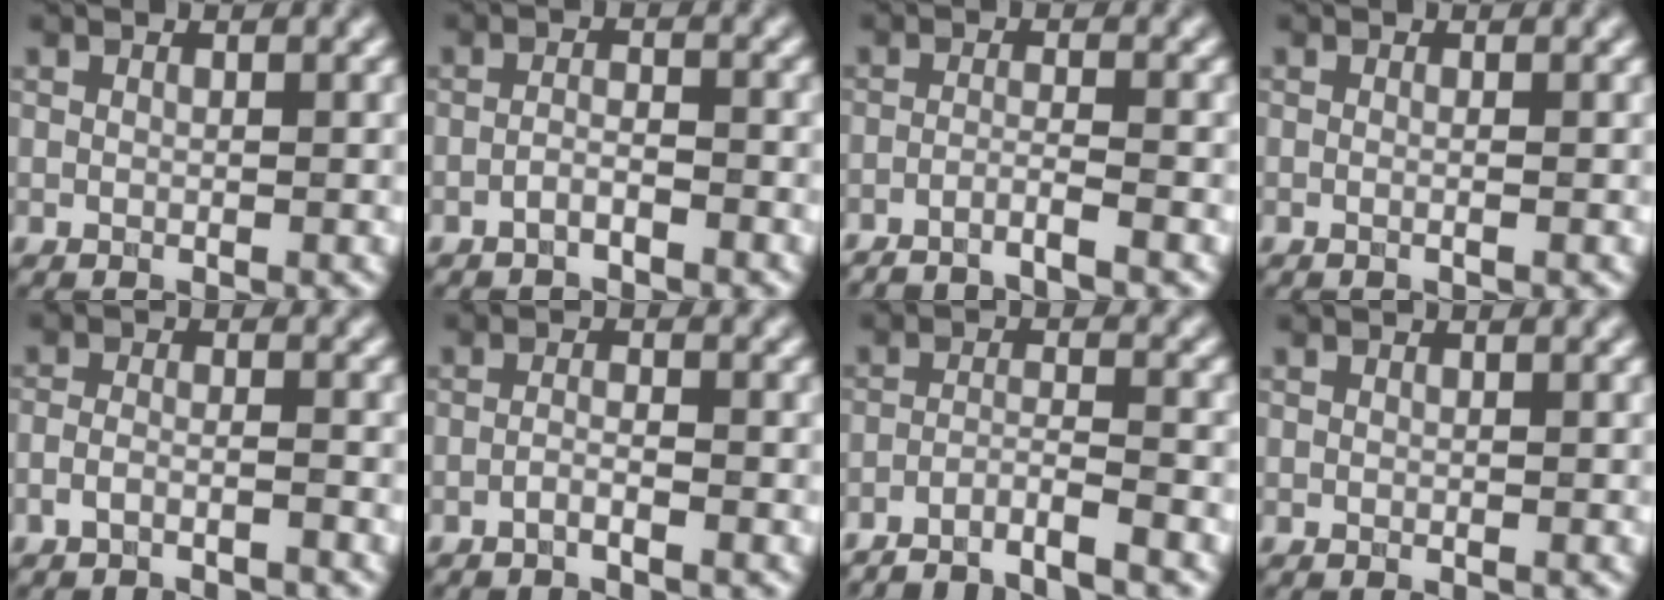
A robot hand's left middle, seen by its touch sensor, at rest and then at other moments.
{"total": 1.4, "force": [-1.1, 0.3, 0.8], "torque": [-0.017, 0.002, -0.024]}
{"total": 2.5, "force": [-2.0, 0.2, 1.5], "torque": [-0.016, -0.004, -0.051]}
{"total": 1.4, "force": [0.1, 0.7, 1.2], "torque": [-0.005, -0.013, -0.018]}
{"total": 1.9, "force": [-1.7, 0.4, 0.8], "torque": [-0.014, -0.001, -0.037]}
{"total": 1.2, "force": [-0.8, 0.2, 0.9], "torque": [-0.017, 0.001, -0.019]}
{"total": 3.7, "force": [-3.3, 0.2, 1.8], "torque": [-0.024, 0.001, -0.067]}
{"total": 0.0}